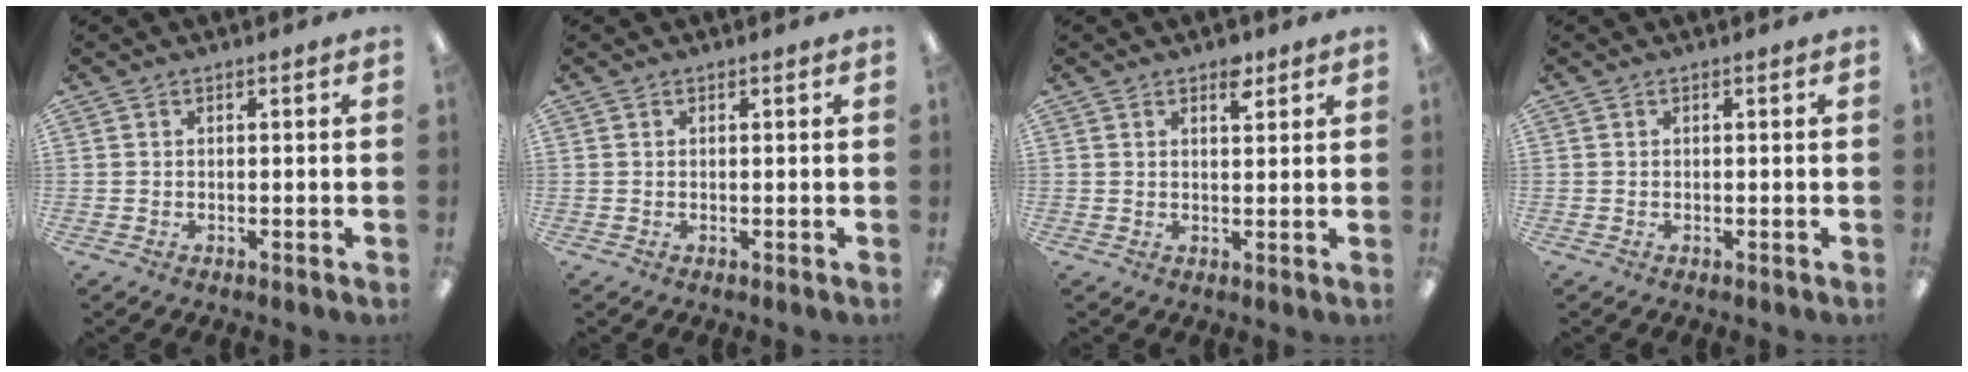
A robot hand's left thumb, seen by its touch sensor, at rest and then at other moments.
{"total": 0.0}
{"total": 3.7, "force": [2.6, 1.7, 2.2], "torque": [-0.015, -0.013, 0.039]}
{"total": 0.0}